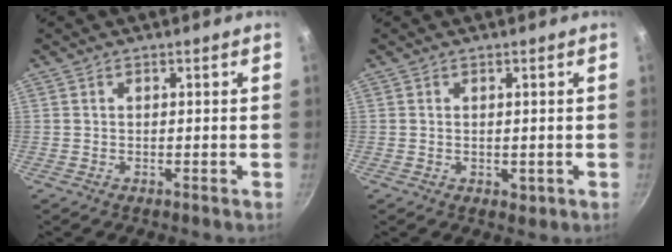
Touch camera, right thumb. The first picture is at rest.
{"total": 1.6, "force": [0.0, 1.0, 1.2], "torque": [-0.015, -0.004, 0.000]}